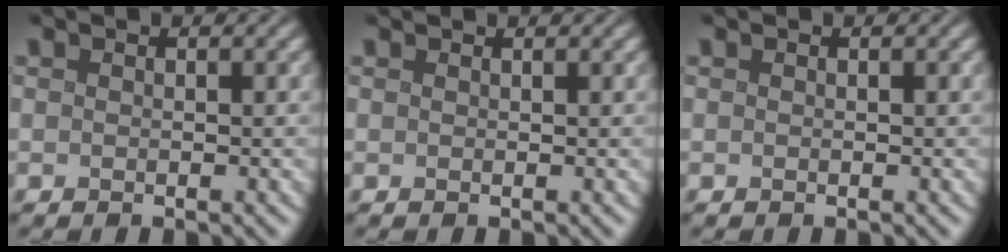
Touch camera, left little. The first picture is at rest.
{"total": 1.0, "force": [0.9, 0.1, 0.3], "torque": [-0.006, -0.004, 0.006]}
{"total": 0.0}